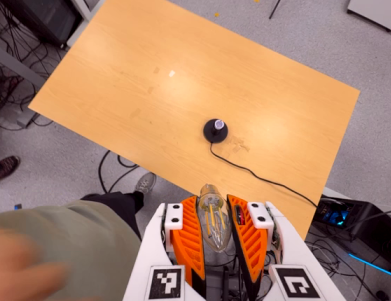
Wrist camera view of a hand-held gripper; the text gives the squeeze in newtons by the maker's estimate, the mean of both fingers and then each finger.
{"total": 19.2, "left": 21.2, "right": 17.2}